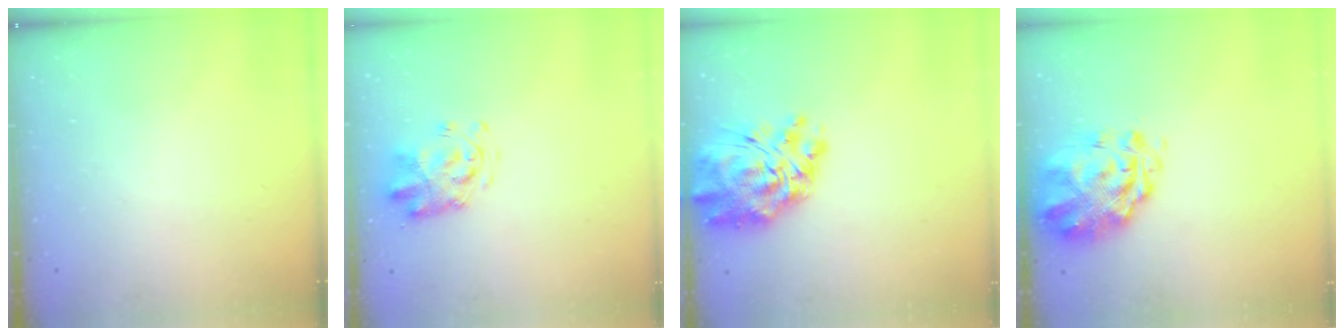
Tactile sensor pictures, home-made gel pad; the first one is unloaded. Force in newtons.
{"total": 3.9, "press": 3.8, "slide": 0.8}
{"total": 15.3, "press": 14.2, "slide": 5.7}
{"total": 3.3, "press": 2.9, "slide": 1.5}